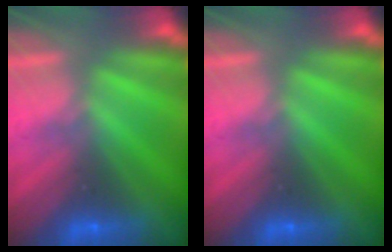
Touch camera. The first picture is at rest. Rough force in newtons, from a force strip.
{"total": 0.0}